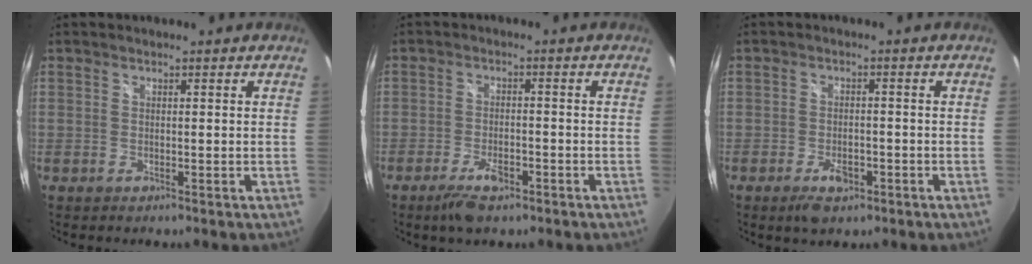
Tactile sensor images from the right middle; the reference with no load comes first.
{"total": 5.8, "force": [-3.9, 2.2, 3.7], "torque": [-0.090, -0.007, -0.067]}
{"total": 4.8, "force": [-2.9, 2.4, 3.0], "torque": [-0.065, -0.003, -0.045]}